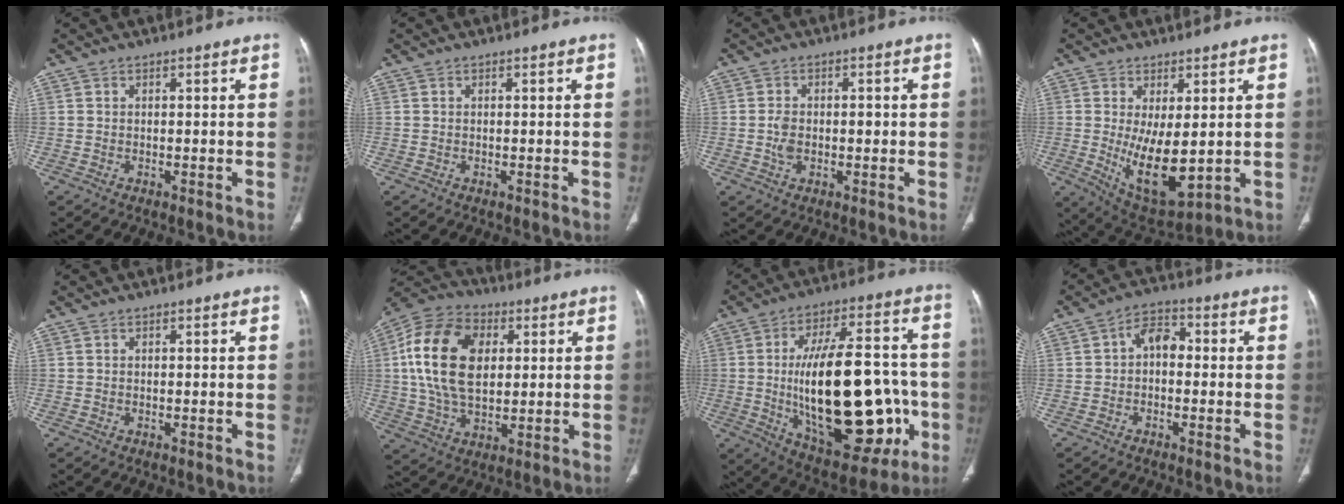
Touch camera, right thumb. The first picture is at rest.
{"total": 0.0}
{"total": 3.8, "force": [-0.4, 2.6, 2.7], "torque": [-0.048, 0.009, -0.006]}
{"total": 11.6, "force": [-0.3, 5.1, 10.4], "torque": [-0.161, -0.029, 0.018]}
{"total": 0.0}
{"total": 19.5, "force": [3.4, 12.5, 14.5], "torque": [-0.262, 0.007, 0.059]}
{"total": 30.9, "force": [-4.2, 14.1, 27.1], "torque": [-0.416, 0.010, -0.038]}
{"total": 5.2, "force": [-0.2, 3.5, 3.8], "torque": [-0.046, 0.023, -0.017]}